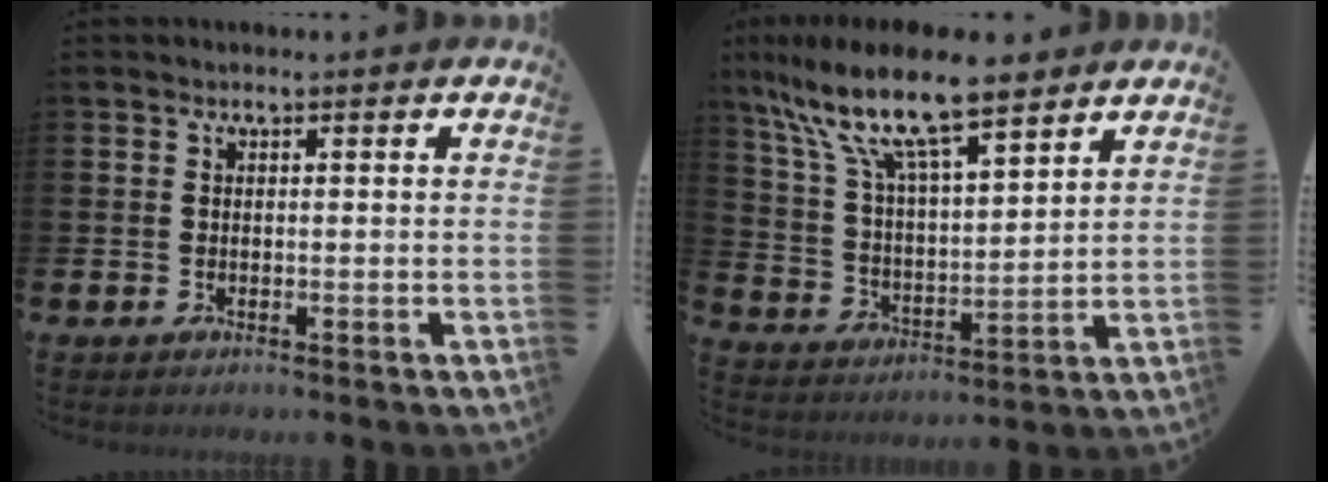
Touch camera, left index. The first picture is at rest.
{"total": 12.2, "force": [10.0, 2.7, 6.5], "torque": [-0.167, -0.040, 0.177]}